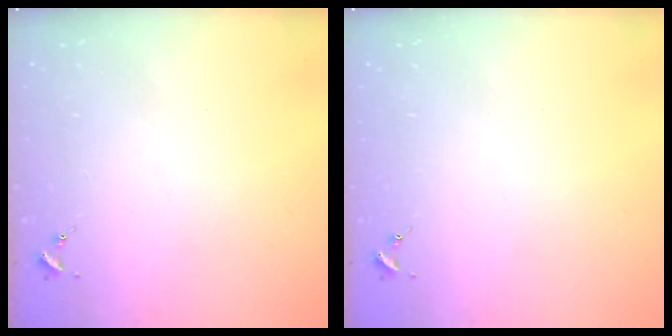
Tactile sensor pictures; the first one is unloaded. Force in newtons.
{"total": 0.0}